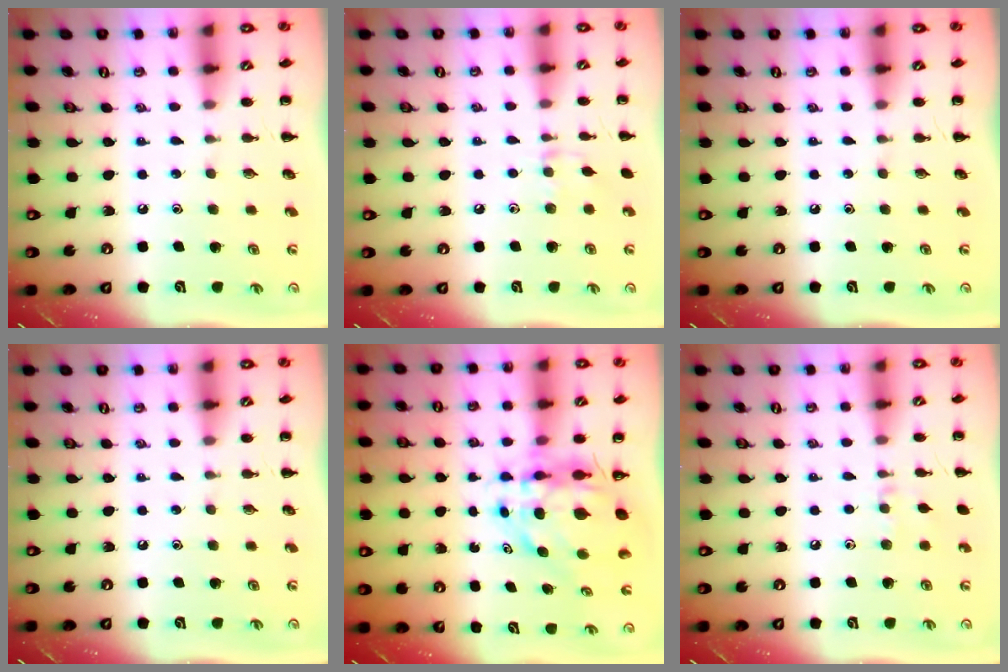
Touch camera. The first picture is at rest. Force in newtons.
{"total": 5.2, "press": 4.8, "slide": 1.8}
{"total": 0.0}
{"total": 0.0}
{"total": 7.6, "press": 7.1, "slide": 2.7}
{"total": 6.0, "press": 5.7, "slide": 1.9}